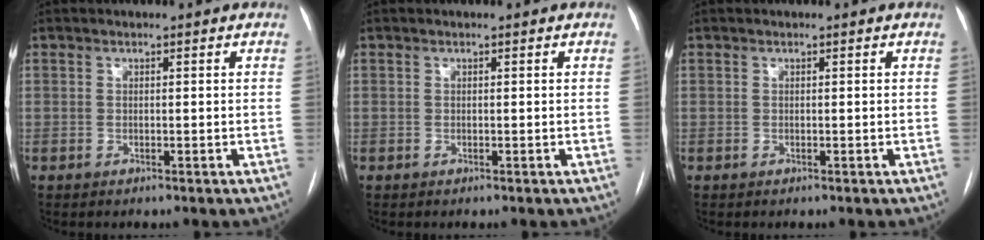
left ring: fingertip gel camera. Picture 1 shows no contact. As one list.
[{"total": 0.0}, {"total": 0.0}]